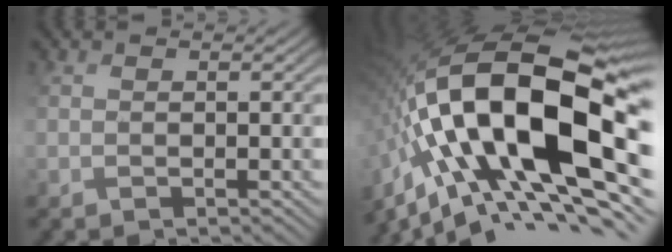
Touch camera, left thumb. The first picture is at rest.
{"total": 21.2, "force": [-3.1, 9.3, 18.8], "torque": [-0.358, -0.003, -0.064]}